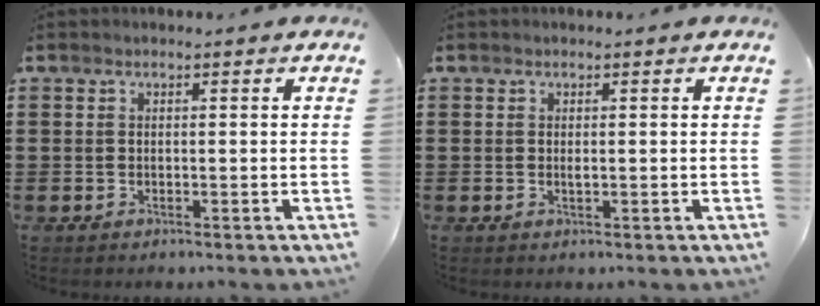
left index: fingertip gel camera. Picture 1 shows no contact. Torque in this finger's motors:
{"motor_torque": [-0.05, -0.03, 0.00, 0.00]}